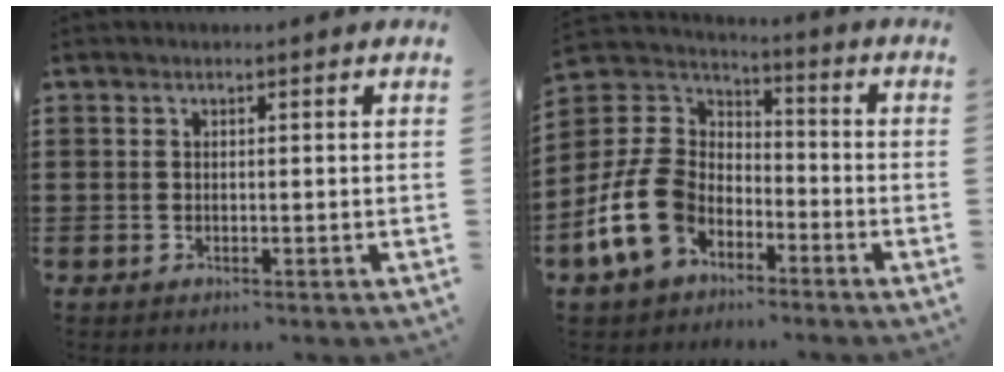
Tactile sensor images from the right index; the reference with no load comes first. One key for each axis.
{"total": 11.2, "fx": -5.3, "fy": 8.0, "fz": 5.8, "tx": -0.174, "ty": 0.015, "tz": -0.109}